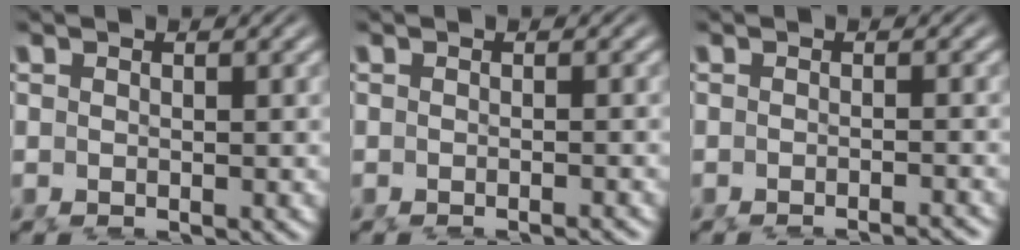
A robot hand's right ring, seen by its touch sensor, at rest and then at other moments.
{"total": 1.2, "force": [-1.1, -0.3, 0.4], "torque": [-0.007, 0.001, -0.017]}
{"total": 2.7, "force": [-2.6, -0.2, 0.8], "torque": [-0.007, -0.003, -0.039]}